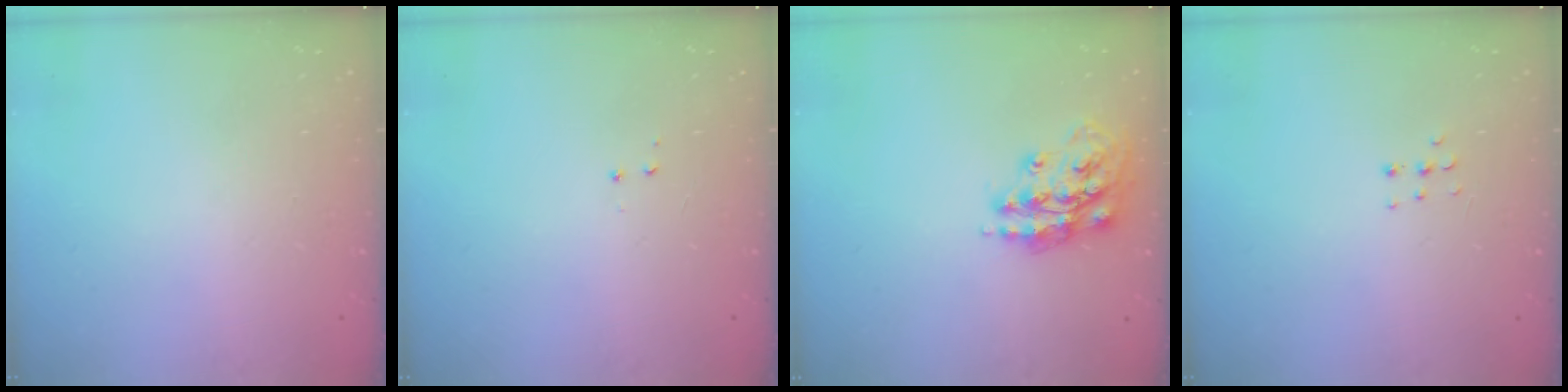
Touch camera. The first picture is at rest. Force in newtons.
{"total": 3.5, "press": 3.5, "slide": 0.5}
{"total": 15.1, "press": 15.0, "slide": 1.0}
{"total": 3.8, "press": 3.7, "slide": 0.9}